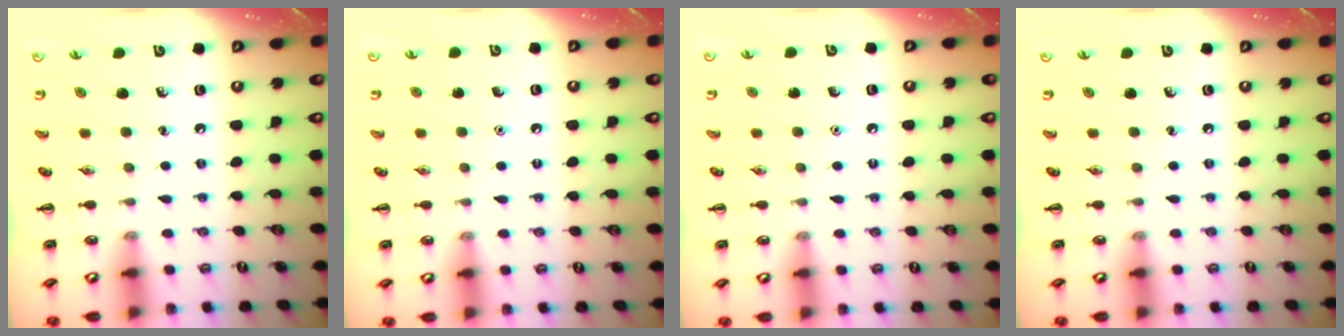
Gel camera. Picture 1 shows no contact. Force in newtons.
{"total": 1.5, "press": 1.5, "slide": 0.1}
{"total": 1.6, "press": 1.6, "slide": 0.1}
{"total": 0.0}